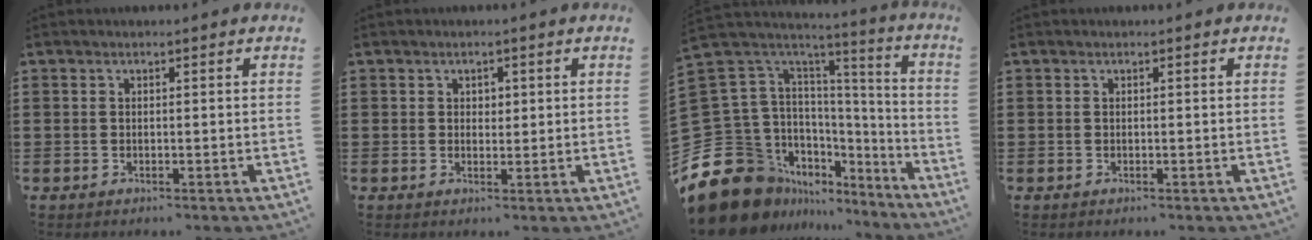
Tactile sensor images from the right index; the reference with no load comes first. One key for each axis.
{"total": 1.2, "fx": 0.5, "fy": 1.0, "fz": 0.5, "tx": -0.012, "ty": 0.006, "tz": 0.010}
{"total": 17.8, "fx": -10.3, "fy": 12.1, "fz": 7.9, "tx": -0.189, "ty": -0.013, "tz": -0.152}
{"total": 0.0}